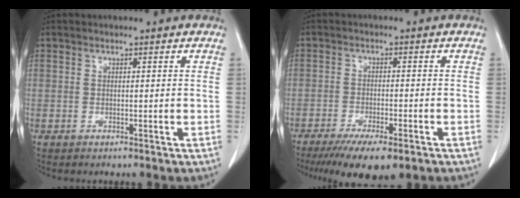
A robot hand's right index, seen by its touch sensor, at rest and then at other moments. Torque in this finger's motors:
{"motor_torque": [0.59, -0.68, 0.35, 0.06]}